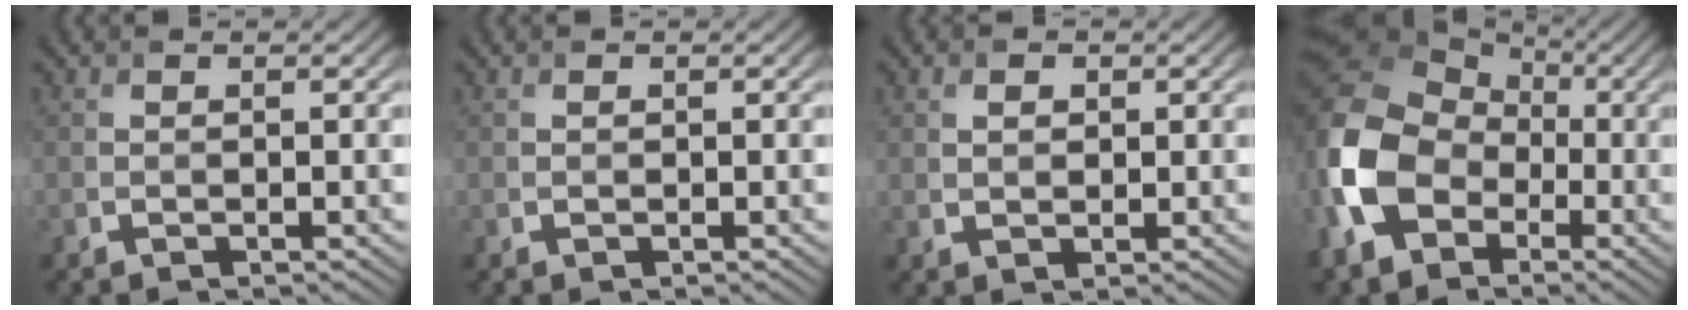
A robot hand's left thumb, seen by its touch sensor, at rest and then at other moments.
{"total": 0.0}
{"total": 1.9, "force": [0.6, 1.2, 1.4], "torque": [-0.022, -0.006, 0.014]}
{"total": 13.9, "force": [-2.8, 10.4, 8.7], "torque": [-0.234, -0.020, -0.061]}